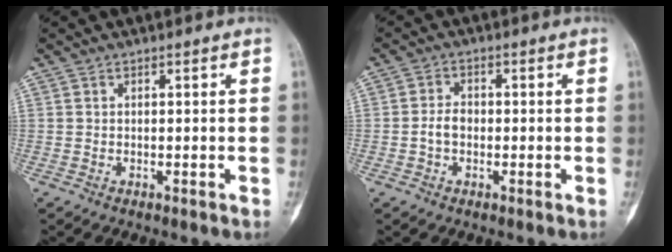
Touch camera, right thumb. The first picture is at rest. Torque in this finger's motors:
{"motor_torque": [0.27, 0.36, 0.28, -0.08, 0.10]}